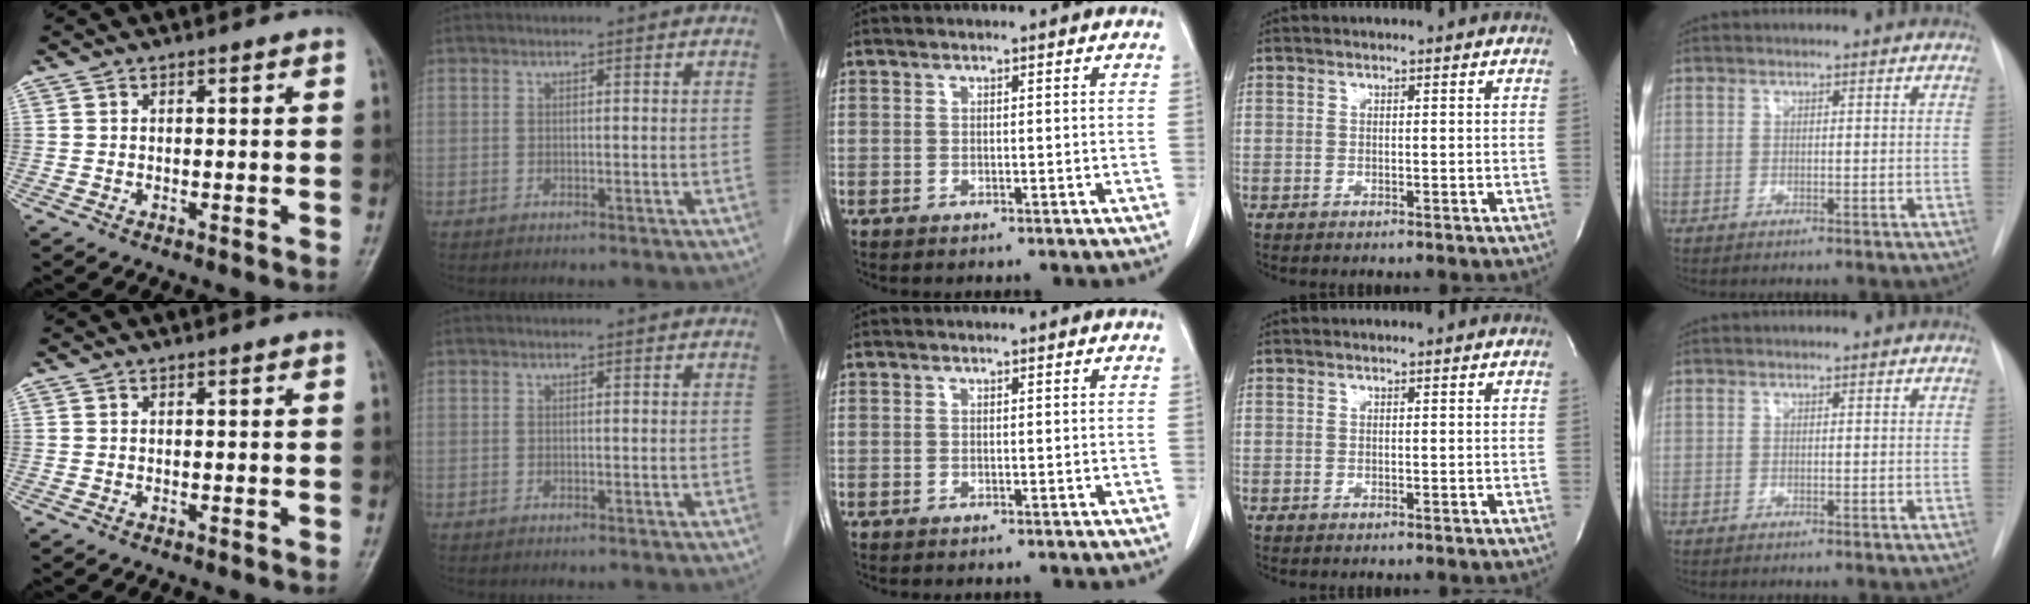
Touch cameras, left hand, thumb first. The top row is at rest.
{}